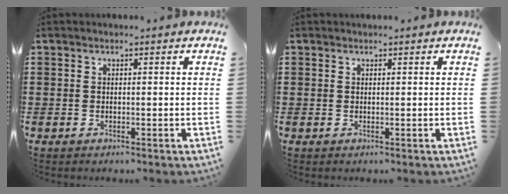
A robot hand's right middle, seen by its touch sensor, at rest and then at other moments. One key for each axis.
{"total": 0.0}